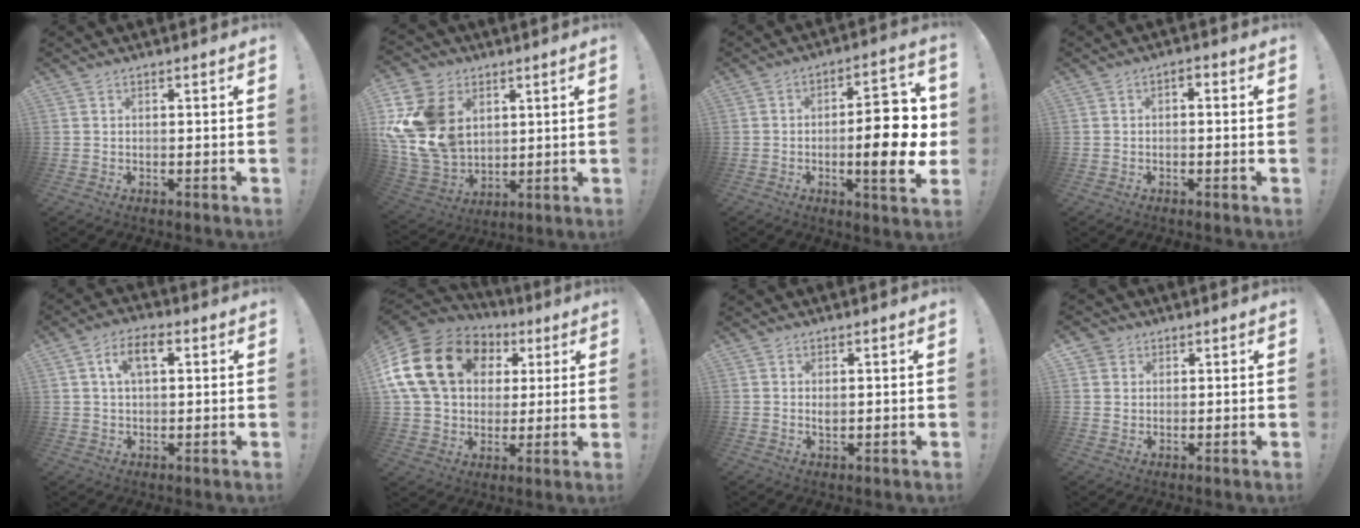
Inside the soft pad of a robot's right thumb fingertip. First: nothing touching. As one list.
[{"total": 19.1, "force": [5.4, 14.8, 10.8], "torque": [-0.227, -0.028, 0.108]}, {"total": 16.2, "force": [-1.5, 4.8, 15.4], "torque": [-0.202, 0.003, -0.023]}, {"total": 1.7, "force": [-1.2, 0.6, 1.1], "torque": [-0.016, 0.007, -0.022]}, {"total": 8.1, "force": [2.6, 4.6, 6.1], "torque": [-0.100, 0.011, 0.045]}, {"total": 23.5, "force": [6.9, 17.0, 14.7], "torque": [-0.274, -0.011, 0.148]}, {"total": 1.4, "force": [0.6, 0.7, 1.0], "torque": [-0.015, -0.002, 0.009]}, {"total": 3.5, "force": [1.8, 2.9, 0.4], "torque": [-0.002, -0.006, 0.032]}]